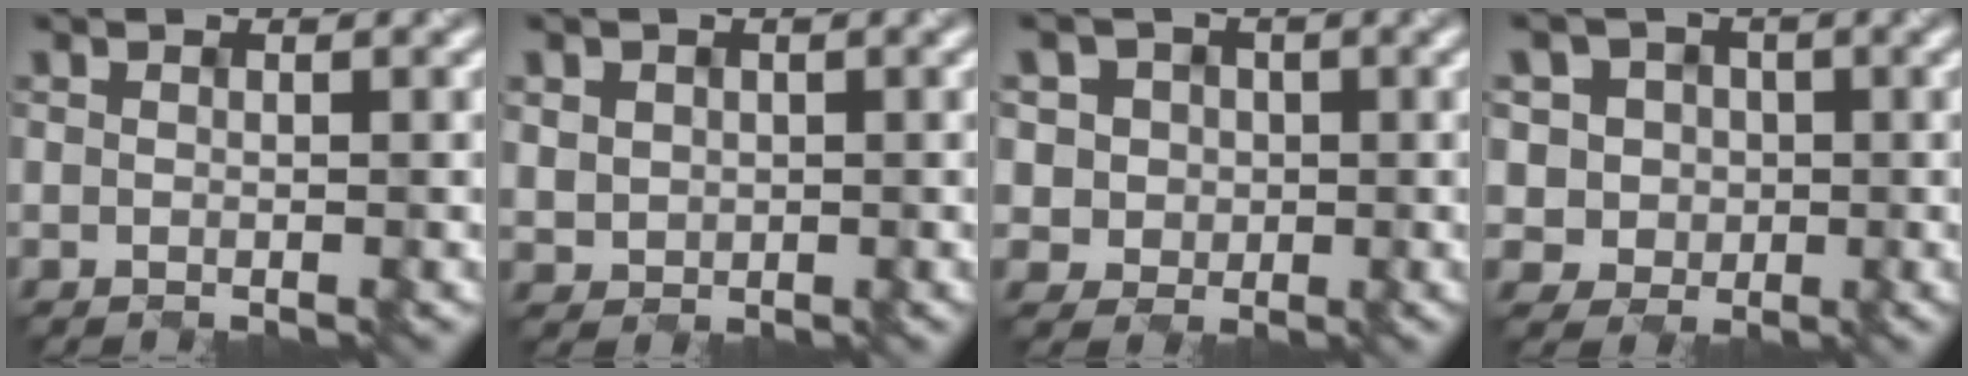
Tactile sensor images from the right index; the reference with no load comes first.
{"total": 1.5, "force": [0.3, 1.5, 0.1], "torque": [-0.024, -0.002, 0.019]}
{"total": 3.2, "force": [0.2, 3.2, 0.4], "torque": [-0.016, 0.006, 0.009]}
{"total": 3.3, "force": [-0.1, 3.3, 0.3], "torque": [-0.011, 0.004, 0.003]}